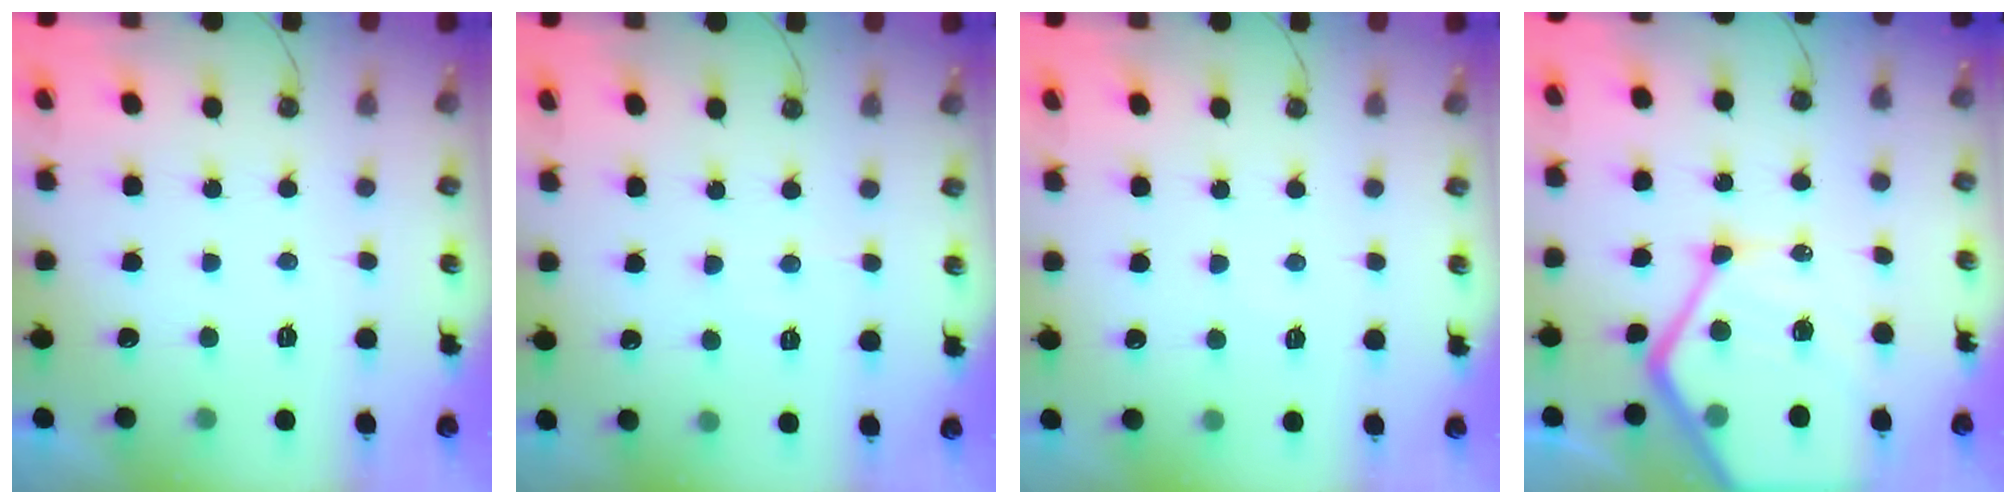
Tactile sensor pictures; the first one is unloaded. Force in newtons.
{"total": 5.5, "press": 5.5, "slide": 0.7}
{"total": 5.2, "press": 5.2, "slide": 0.7}
{"total": 21.9, "press": 21.8, "slide": 2.4}